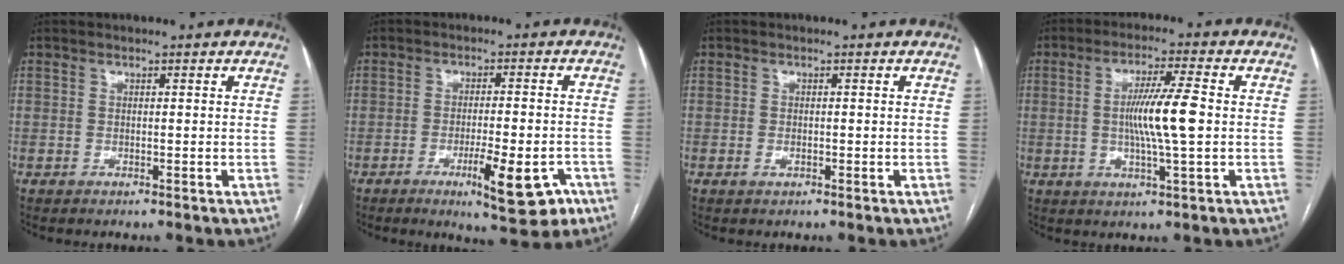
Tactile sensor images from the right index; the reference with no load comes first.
{"total": 9.5, "force": [-4.6, 1.9, 8.1], "torque": [-0.114, -0.010, -0.058]}
{"total": 0.8, "force": [-0.3, 0.5, 0.6], "torque": [-0.013, 0.000, -0.003]}
{"total": 8.6, "force": [0.0, 0.0, 8.6], "torque": [-0.159, -0.001, -0.003]}